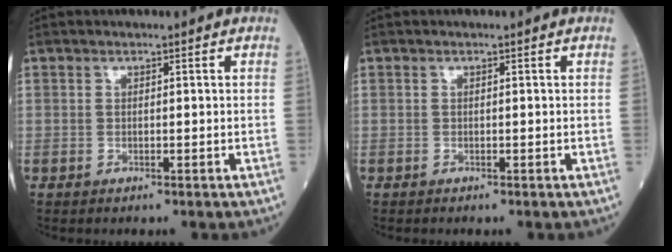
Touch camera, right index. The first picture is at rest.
{"total": 0.0}